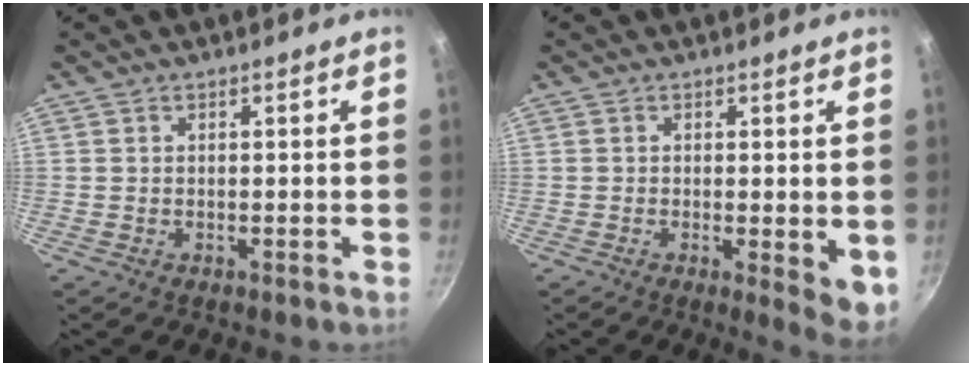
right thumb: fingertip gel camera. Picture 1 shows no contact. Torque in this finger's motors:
{"motor_torque": [0.01, 0.37, 0.07, -0.12, 0.00]}